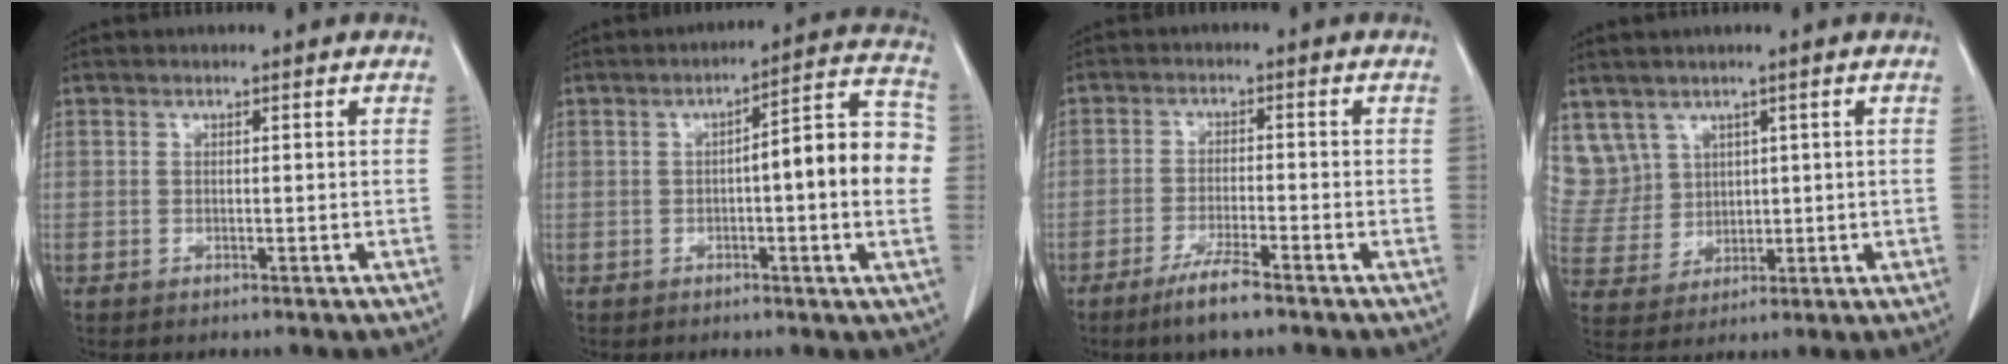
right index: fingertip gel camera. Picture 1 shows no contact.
{"total": 11.6, "force": [-0.2, 1.8, 11.5], "torque": [-0.147, 0.032, -0.006]}
{"total": 5.1, "force": [-3.7, 0.4, 3.4], "torque": [-0.069, -0.008, -0.069]}
{"total": 8.7, "force": [4.5, 7.4, 0.3], "torque": [-0.022, 0.036, 0.113]}